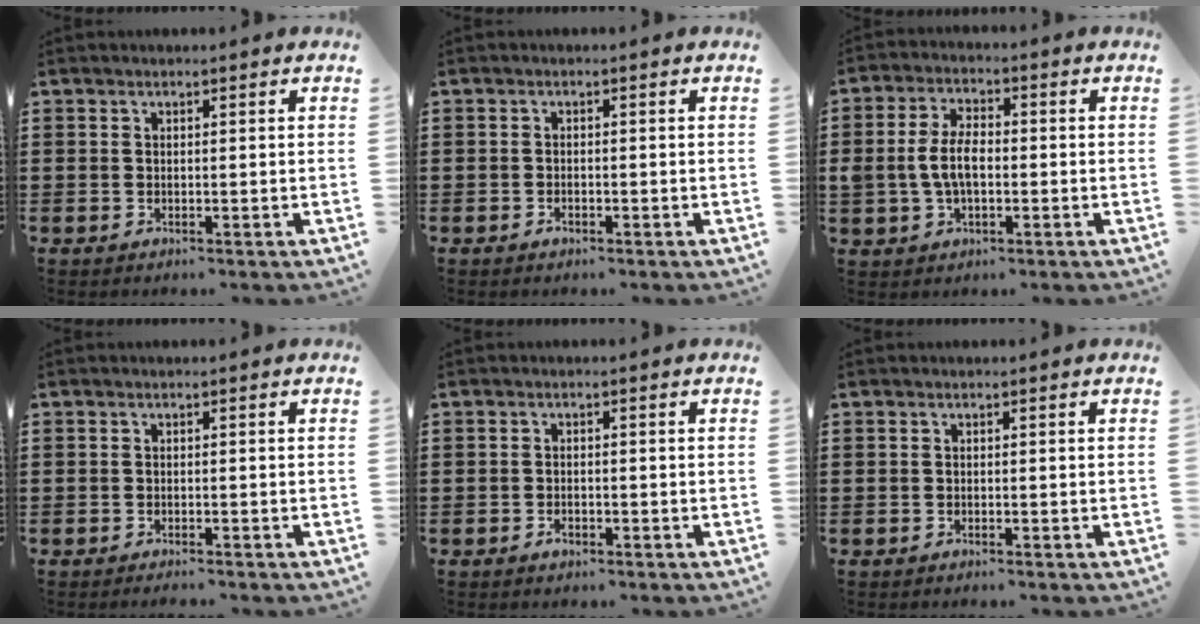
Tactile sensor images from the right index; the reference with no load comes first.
{"total": 0.7, "force": [-0.5, 0.4, 0.4], "torque": [-0.008, -0.001, -0.009]}
{"total": 6.2, "force": [-0.5, 3.5, 5.1], "torque": [-0.116, 0.004, -0.014]}
{"total": 0.6, "force": [-0.6, 0.0, 0.1], "torque": [-0.004, -0.001, -0.012]}
{"total": 1.0, "force": [-0.7, 0.6, 0.6], "torque": [-0.012, -0.002, -0.012]}
{"total": 0.0}